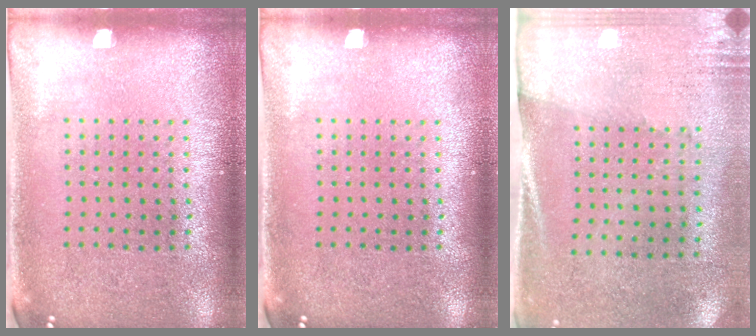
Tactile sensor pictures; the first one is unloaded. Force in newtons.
{"total": 0.0}
{"total": 2.7, "press": 2.4, "slide": 1.4}